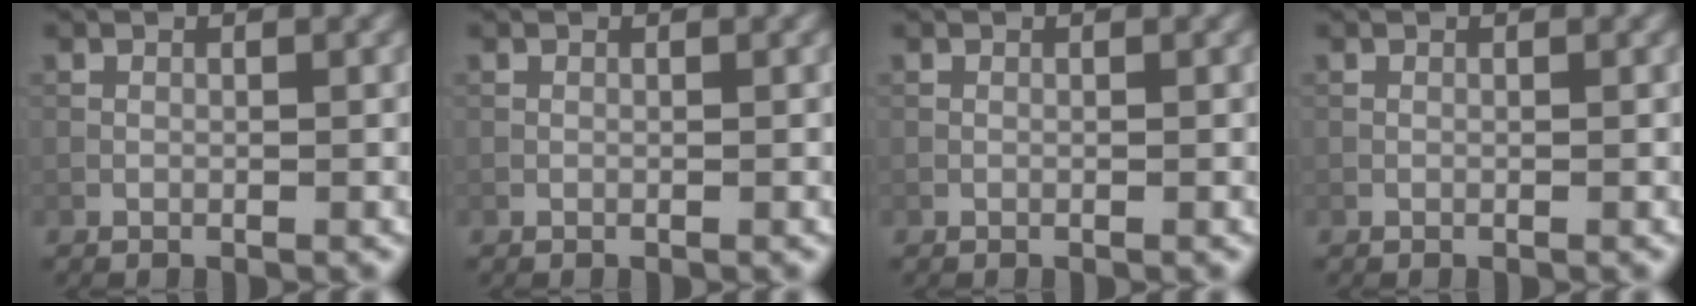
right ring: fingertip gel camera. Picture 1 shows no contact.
{"total": 0.0}
{"total": 0.0}
{"total": 0.0}